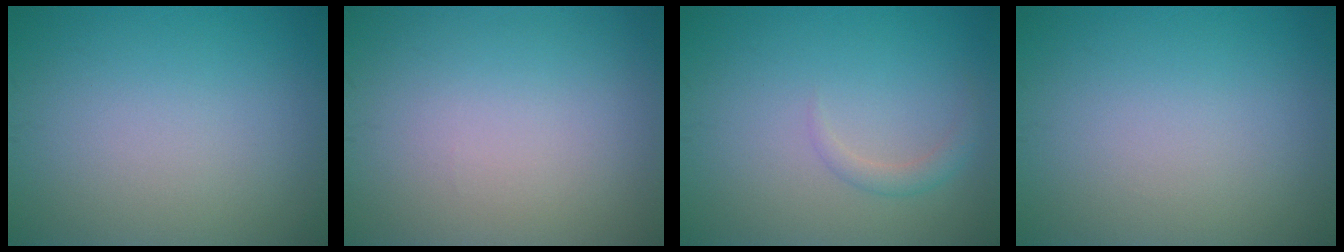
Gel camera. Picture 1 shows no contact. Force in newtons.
{"total": 0.0}
{"total": 1.3, "press": 1.3, "slide": 0.1}
{"total": 0.0}